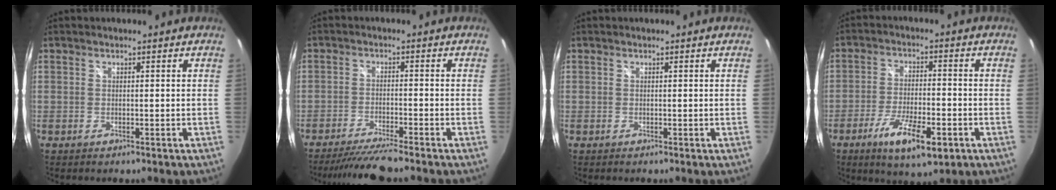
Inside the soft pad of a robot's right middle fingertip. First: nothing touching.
{"total": 8.0, "force": [-7.2, -0.4, 3.5], "torque": [-0.084, -0.013, -0.123]}
{"total": 0.0}
{"total": 11.1, "force": [-5.7, 3.0, 9.0], "torque": [-0.178, -0.022, -0.095]}